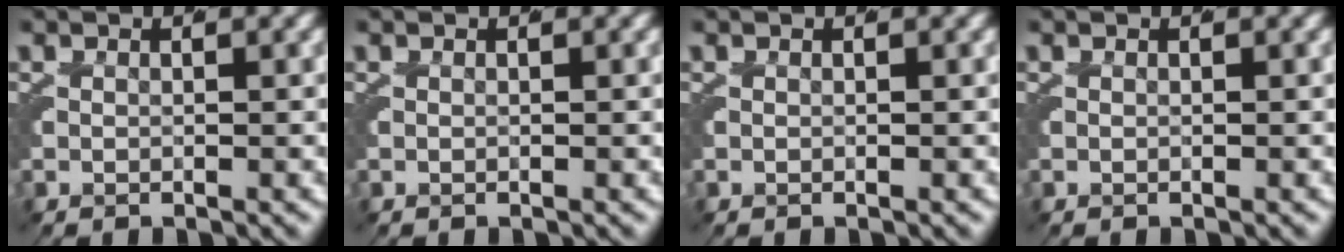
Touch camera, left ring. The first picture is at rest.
{"total": 0.0}
{"total": 0.0}
{"total": 0.0}